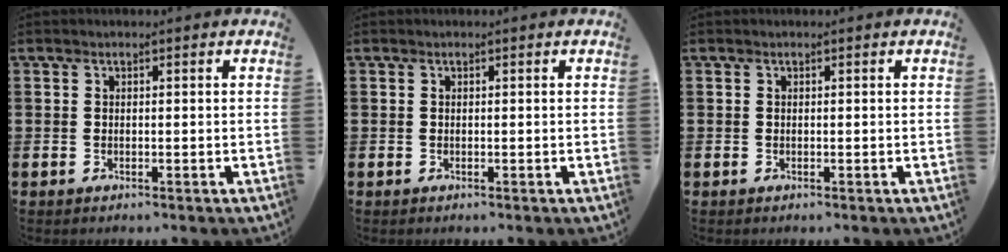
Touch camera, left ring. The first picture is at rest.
{"total": 0.0}
{"total": 0.0}